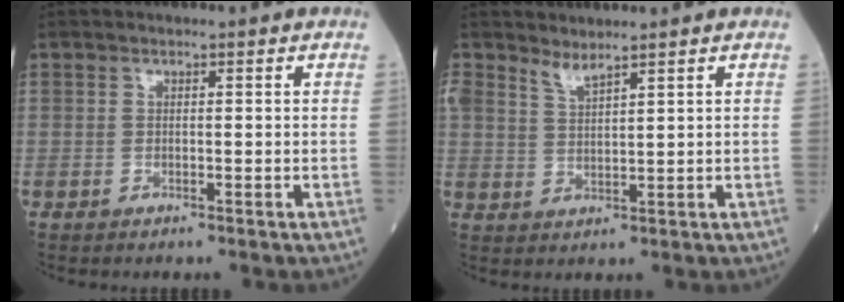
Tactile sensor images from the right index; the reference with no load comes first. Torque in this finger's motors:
{"motor_torque": [0.09, 0.15, -0.01, 0.05]}